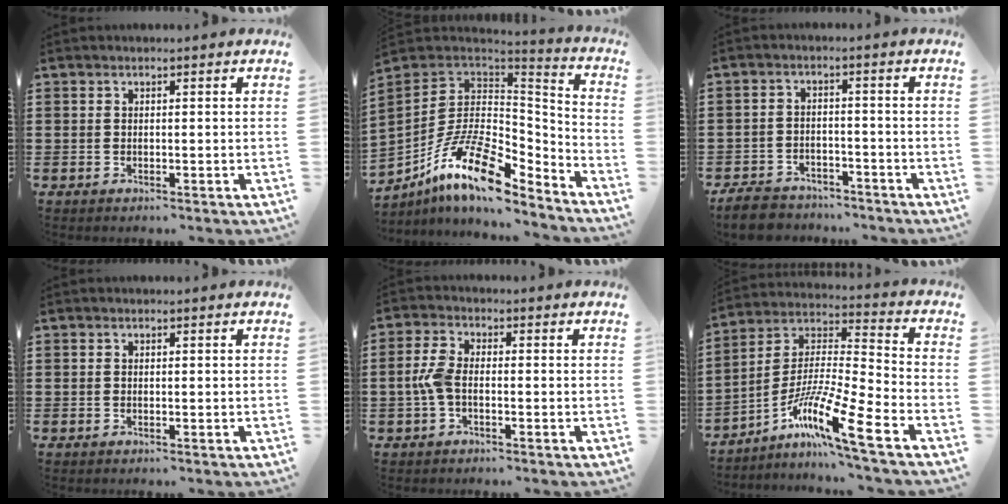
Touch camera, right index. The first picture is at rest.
{"total": 15.7, "force": [-8.5, 6.4, 11.6], "torque": [-0.236, 0.014, -0.152]}
{"total": 4.6, "force": [-4.4, 1.2, 0.7], "torque": [-0.025, 0.006, -0.091]}
{"total": 0.0}
{"total": 4.0, "force": [-0.8, 2.0, 3.4], "torque": [-0.084, -0.001, -0.021]}
{"total": 11.9, "force": [-8.1, 0.5, 8.6], "torque": [-0.173, -0.006, -0.162]}